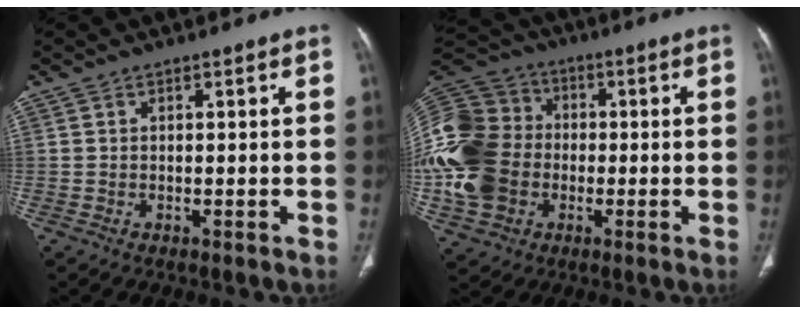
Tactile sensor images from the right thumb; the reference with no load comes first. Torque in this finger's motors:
{"motor_torque": [0.49, 0.54, 1.24, -0.34, 0.24]}